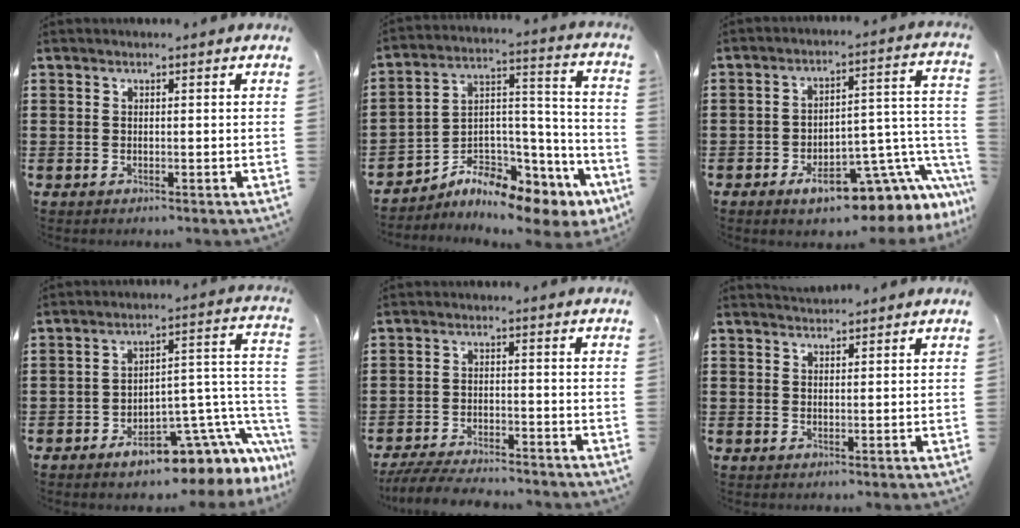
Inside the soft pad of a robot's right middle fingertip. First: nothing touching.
{"total": 7.9, "force": [-7.0, 2.7, 2.5], "torque": [-0.043, 0.008, -0.130]}
{"total": 10.9, "force": [-6.0, 4.6, 7.9], "torque": [-0.097, -0.002, -0.100]}
{"total": 9.5, "force": [-5.6, 4.3, 6.5], "torque": [-0.077, -0.012, -0.095]}
{"total": 5.2, "force": [-4.9, 0.4, 1.5], "torque": [-0.036, -0.005, -0.099]}
{"total": 1.6, "force": [1.5, 0.3, 0.0], "torque": [-0.005, 0.003, 0.030]}